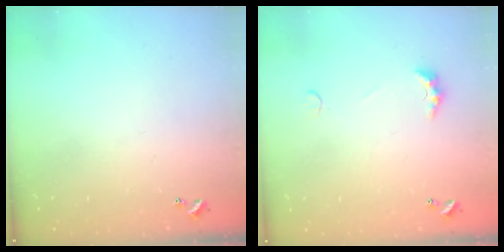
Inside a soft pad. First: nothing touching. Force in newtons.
{"total": 2.2, "press": 2.1, "slide": 0.7}